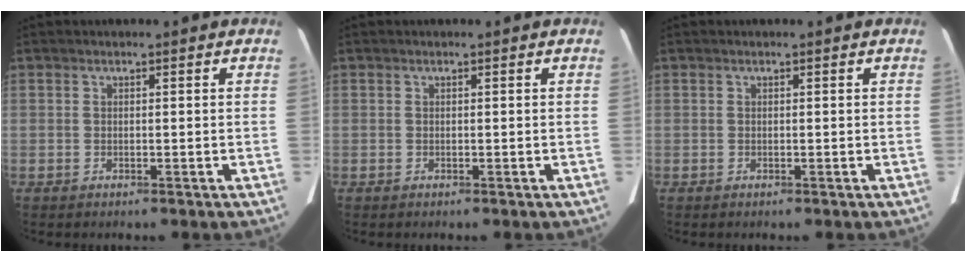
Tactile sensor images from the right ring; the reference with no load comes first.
{"total": 0.0}
{"total": 0.0}